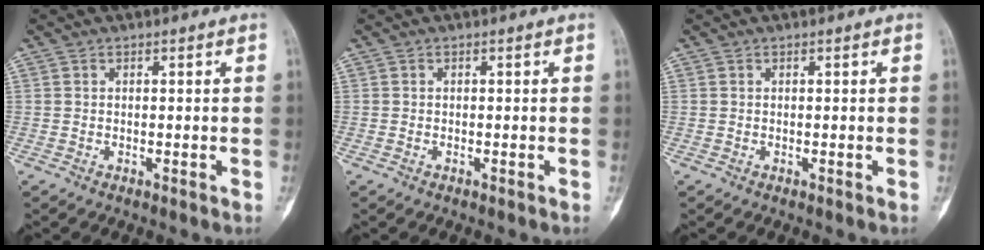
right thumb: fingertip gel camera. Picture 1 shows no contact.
{"total": 0.0}
{"total": 0.0}